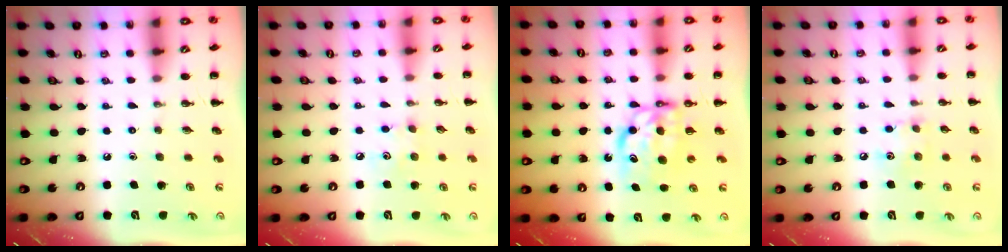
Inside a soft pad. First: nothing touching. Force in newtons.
{"total": 4.2, "press": 4.1, "slide": 0.9}
{"total": 6.7, "press": 6.6, "slide": 1.2}
{"total": 6.8, "press": 6.6, "slide": 1.4}